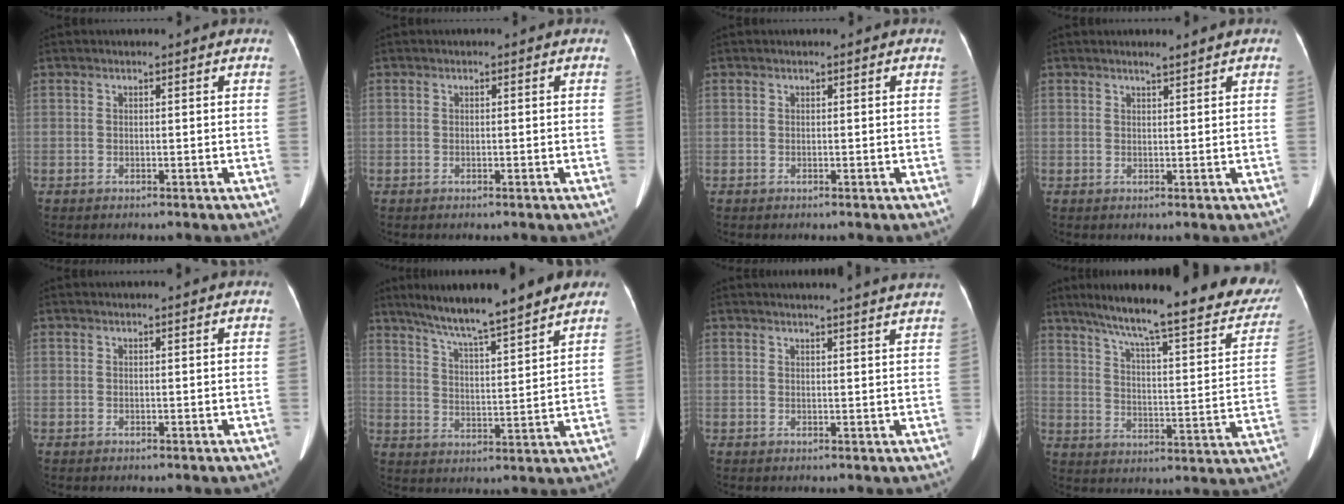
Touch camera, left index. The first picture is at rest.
{"total": 0.0}
{"total": 0.0}
{"total": 1.3, "force": [1.1, -0.2, 0.6], "torque": [-0.013, 0.001, 0.024]}
{"total": 1.9, "force": [1.7, -0.4, 0.6], "torque": [-0.010, 0.010, 0.022]}
{"total": 15.0, "force": [12.6, 0.4, 8.1], "torque": [-0.129, 0.014, 0.193]}
{"total": 13.6, "force": [13.0, -0.9, 4.1], "torque": [-0.059, -0.025, 0.139]}
{"total": 28.7, "force": [23.0, 4.4, 16.5], "torque": [-0.246, -0.023, 0.300]}